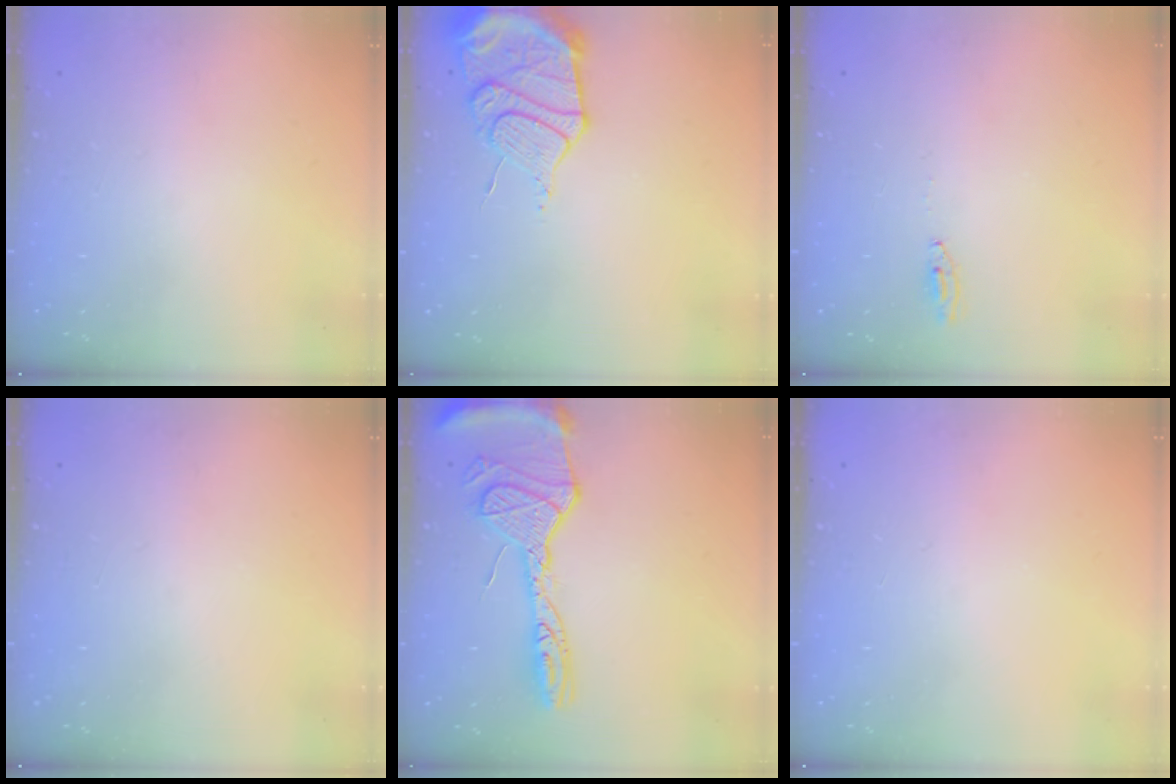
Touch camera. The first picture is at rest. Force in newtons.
{"total": 13.5, "press": 13.4, "slide": 1.0}
{"total": 2.0, "press": 2.0, "slide": 0.2}
{"total": 1.0, "press": 0.0, "slide": 1.0}
{"total": 17.8, "press": 17.7, "slide": 1.7}
{"total": 0.0}